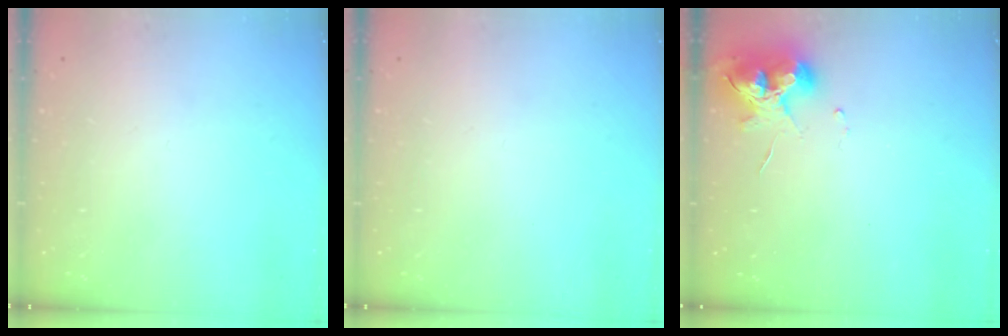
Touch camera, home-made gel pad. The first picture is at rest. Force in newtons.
{"total": 0.0}
{"total": 10.7, "press": 10.6, "slide": 1.4}